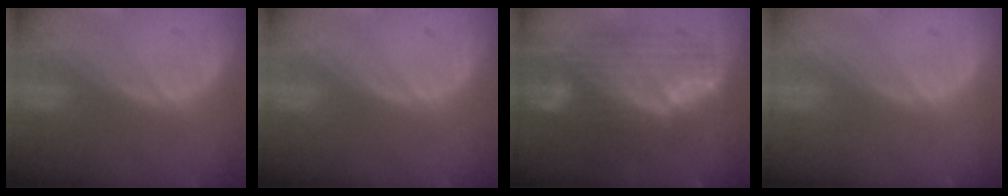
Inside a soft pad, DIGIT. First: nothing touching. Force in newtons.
{"total": 0.0}
{"total": 9.1, "press": 9.0, "slide": 0.5}
{"total": 0.0}